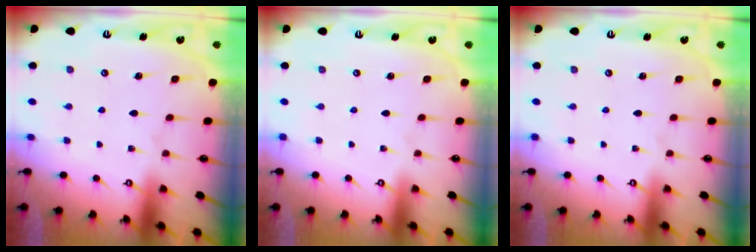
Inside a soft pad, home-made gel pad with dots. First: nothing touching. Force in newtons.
{"total": 0.0}
{"total": 0.0}